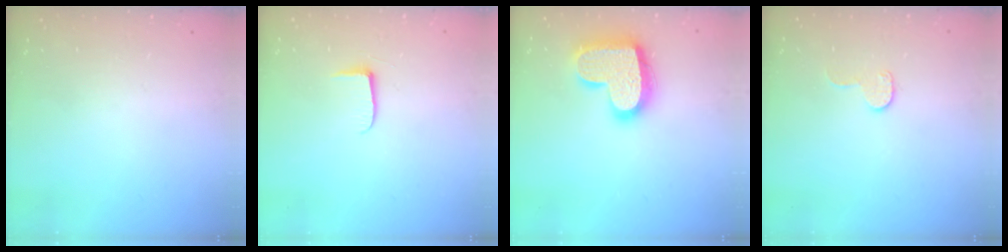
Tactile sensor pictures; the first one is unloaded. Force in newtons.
{"total": 5.3, "press": 5.2, "slide": 0.7}
{"total": 19.6, "press": 19.5, "slide": 1.3}
{"total": 7.6, "press": 7.6, "slide": 0.1}